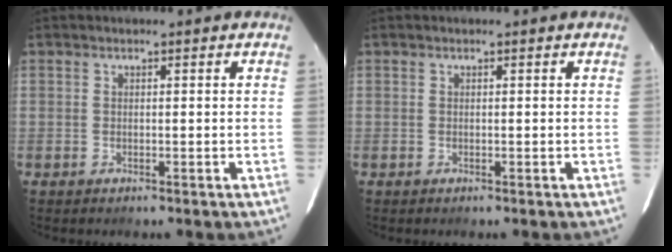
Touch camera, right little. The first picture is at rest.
{"total": 0.0}